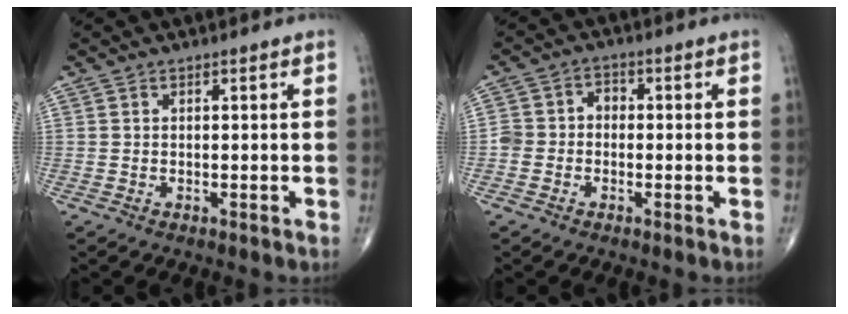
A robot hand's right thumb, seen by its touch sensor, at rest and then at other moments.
{"total": 4.3, "force": [-0.9, 3.7, 1.9], "torque": [-0.020, 0.025, -0.024]}